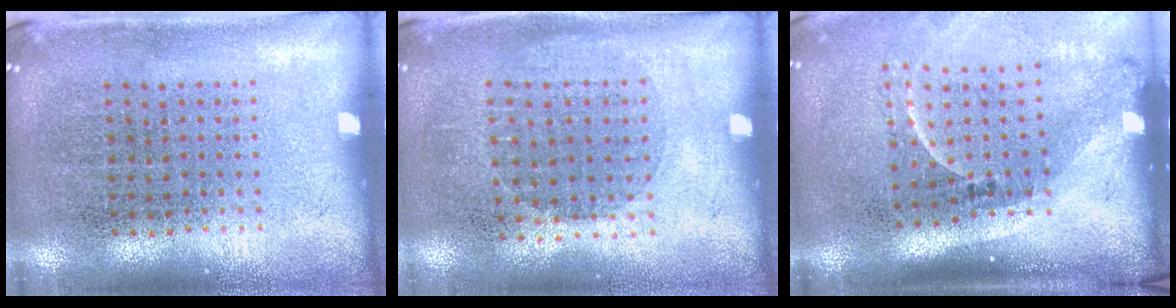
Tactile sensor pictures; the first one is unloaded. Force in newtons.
{"total": 0.9, "press": 0.8, "slide": 0.4}
{"total": 2.3, "press": 1.5, "slide": 1.7}